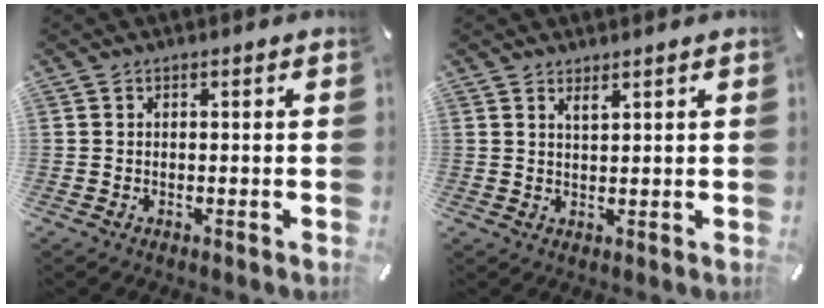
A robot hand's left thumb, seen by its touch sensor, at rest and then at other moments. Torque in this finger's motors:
{"motor_torque": [0.35, -0.24, 0.18, -0.21, 0.03]}